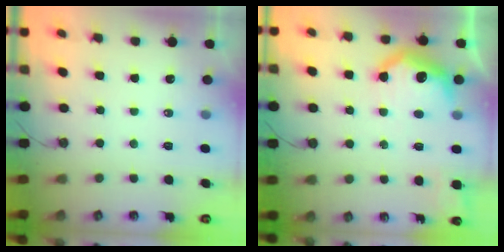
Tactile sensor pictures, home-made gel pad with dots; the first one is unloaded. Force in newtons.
{"total": 13.0, "press": 13.0, "slide": 0.8}